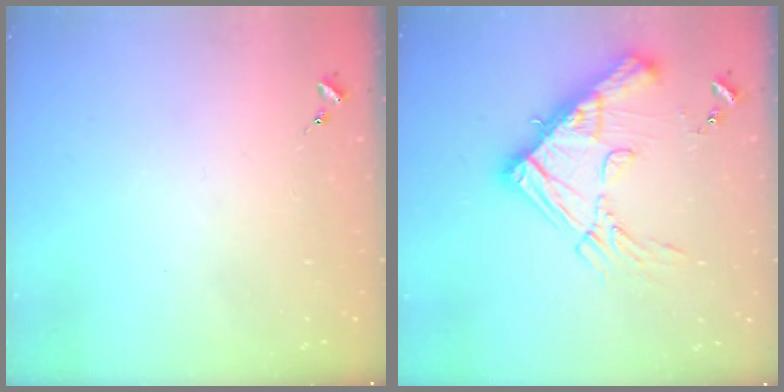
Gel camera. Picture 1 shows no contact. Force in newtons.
{"total": 20.5, "press": 20.3, "slide": 2.3}